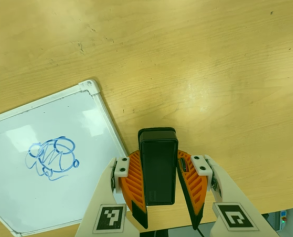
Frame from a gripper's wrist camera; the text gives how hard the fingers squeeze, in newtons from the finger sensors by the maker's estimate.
{"total": 7.9, "left": 6.7, "right": 9.1}